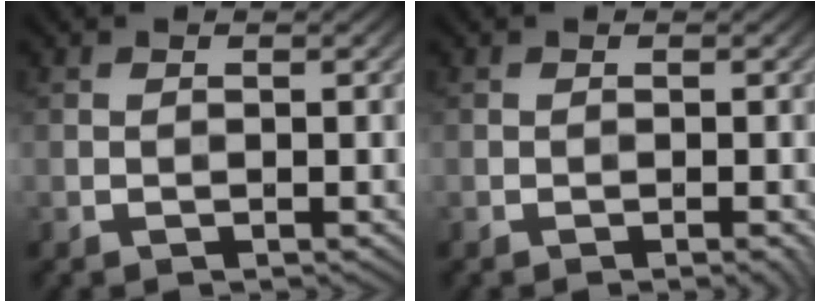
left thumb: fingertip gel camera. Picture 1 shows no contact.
{"total": 0.9, "force": [-0.4, 0.1, 0.8], "torque": [-0.012, -0.002, -0.007]}